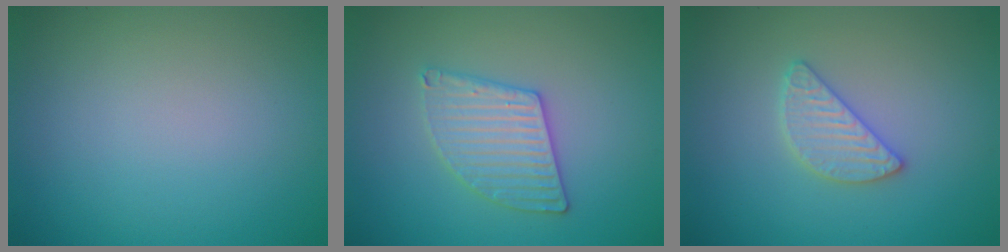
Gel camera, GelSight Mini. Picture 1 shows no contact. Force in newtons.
{"total": 3.2, "press": 3.2, "slide": 0.3}
{"total": 2.6, "press": 2.6, "slide": 0.3}